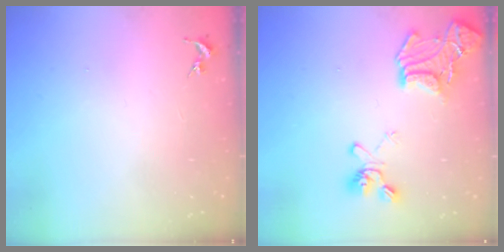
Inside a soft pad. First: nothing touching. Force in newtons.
{"total": 18.5, "press": 18.4, "slide": 1.6}